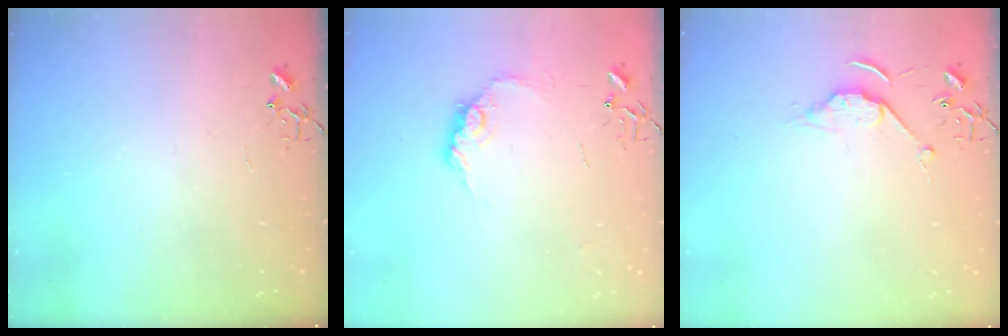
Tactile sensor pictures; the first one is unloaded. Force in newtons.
{"total": 10.4, "press": 10.4, "slide": 0.3}
{"total": 6.5, "press": 6.5, "slide": 0.8}